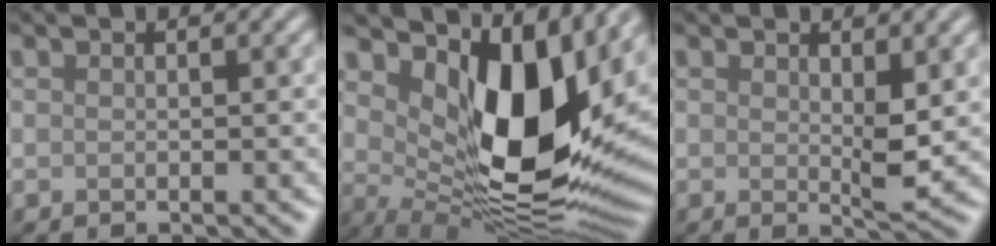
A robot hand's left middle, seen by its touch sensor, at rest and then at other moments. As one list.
[{"total": 12.5, "force": [3.7, 6.3, 10.1], "torque": [-0.167, -0.028, 0.081]}, {"total": 2.3, "force": [0.7, 0.6, 2.2], "torque": [-0.036, -0.009, 0.013]}]